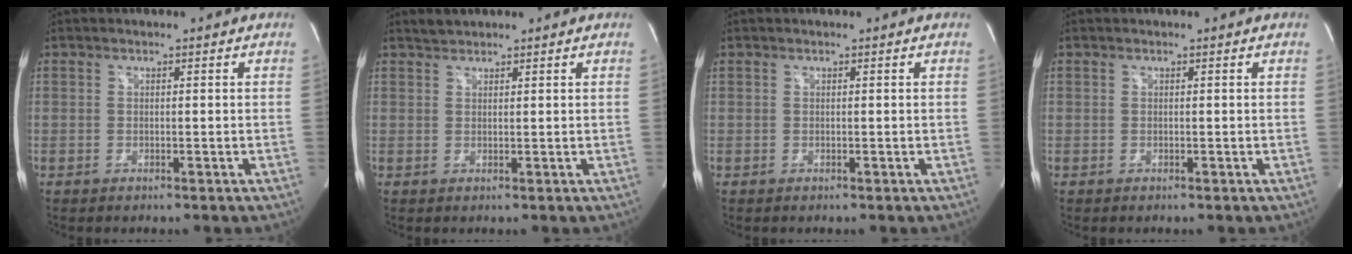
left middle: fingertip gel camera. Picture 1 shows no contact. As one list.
[{"total": 1.3, "force": [1.3, 0.3, 0.2], "torque": [-0.012, 0.007, 0.028]}, {"total": 0.0}, {"total": 0.0}]